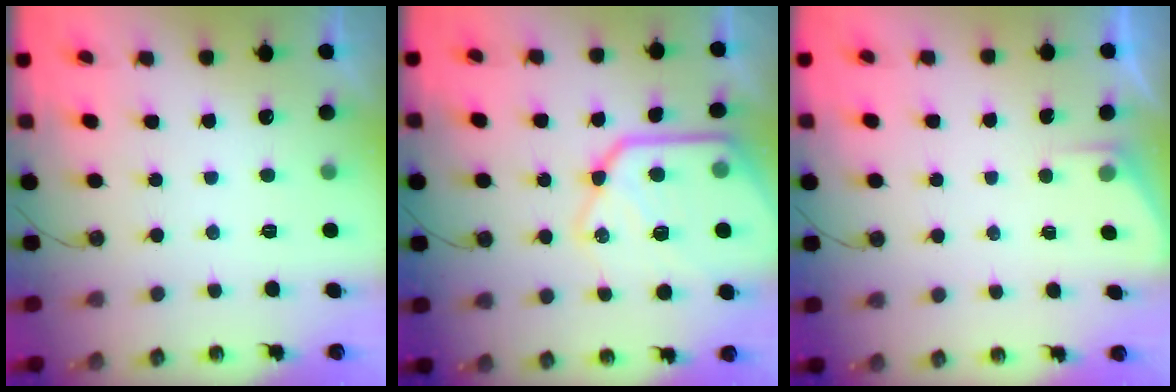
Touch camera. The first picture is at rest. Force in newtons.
{"total": 23.8, "press": 23.7, "slide": 2.1}
{"total": 1.4, "press": 1.3, "slide": 0.2}